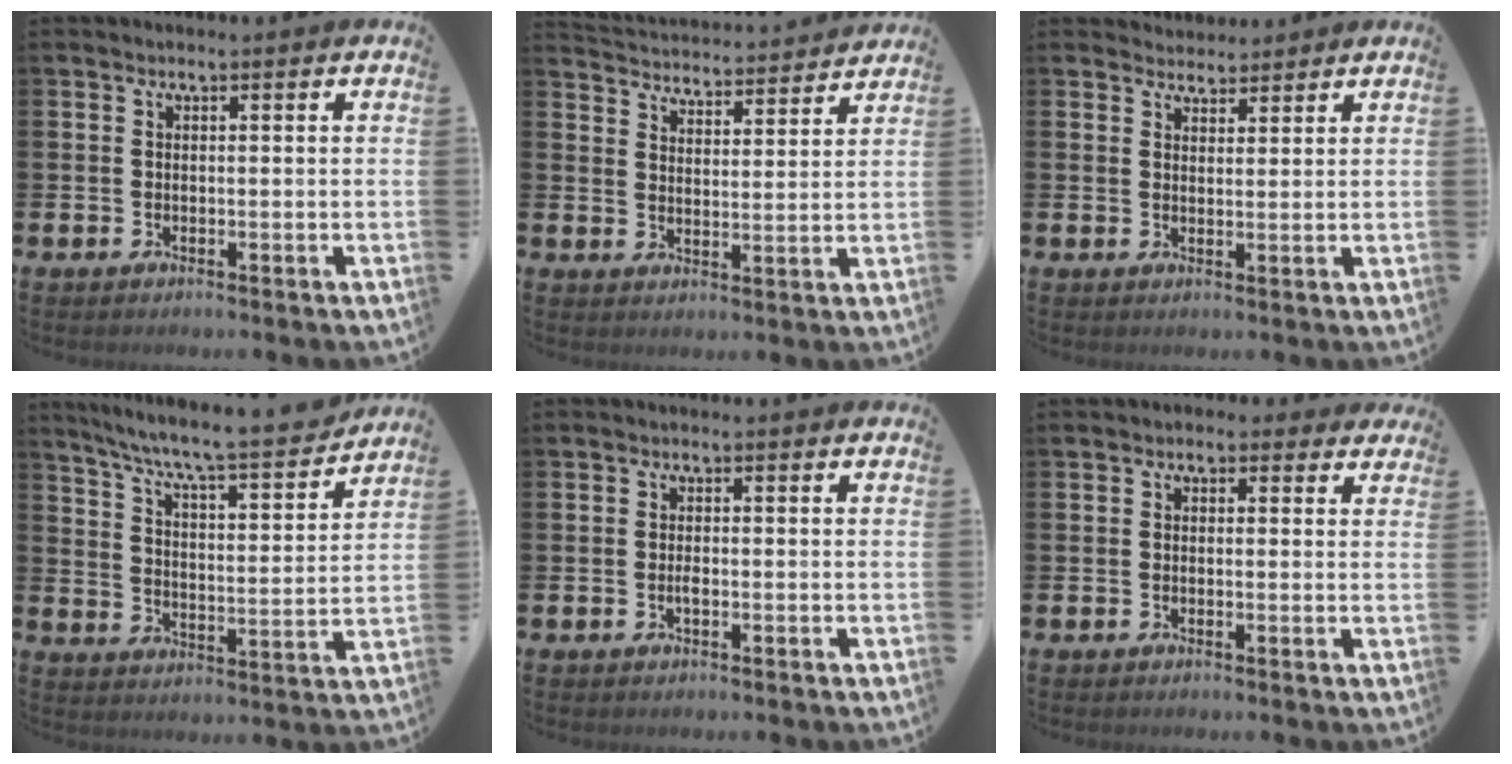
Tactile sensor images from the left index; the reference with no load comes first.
{"total": 4.1, "force": [4.1, 0.3, -0.3], "torque": [-0.011, -0.040, 0.068]}
{"total": 2.8, "force": [2.6, 1.0, -0.3], "torque": [-0.003, -0.009, 0.048]}
{"total": 7.8, "force": [7.2, 0.3, 2.9], "torque": [-0.090, -0.056, 0.120]}
{"total": 1.0, "force": [-0.3, 0.3, 0.9], "torque": [-0.016, -0.002, -0.006]}
{"total": 0.9, "force": [0.3, 0.9, 0.1], "torque": [-0.004, 0.010, 0.003]}